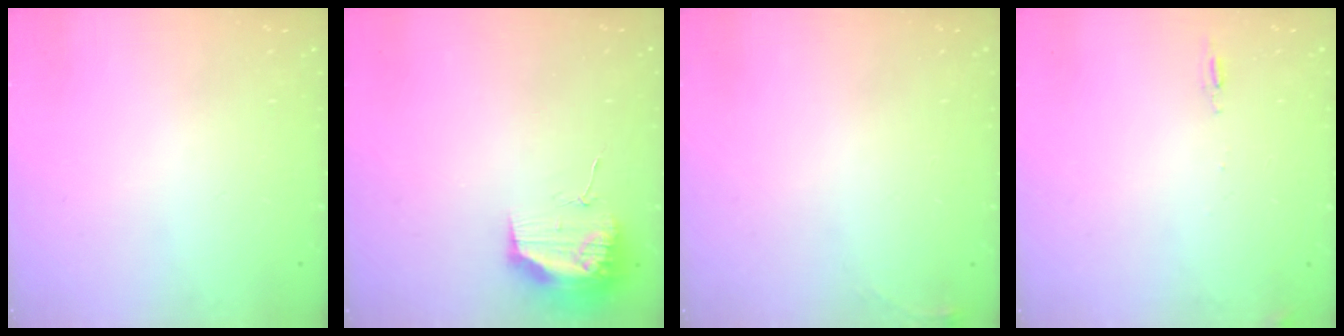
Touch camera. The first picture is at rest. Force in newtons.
{"total": 11.7, "press": 11.6, "slide": 1.0}
{"total": 3.7, "press": 3.7, "slide": 0.5}
{"total": 5.0, "press": 4.7, "slide": 1.7}